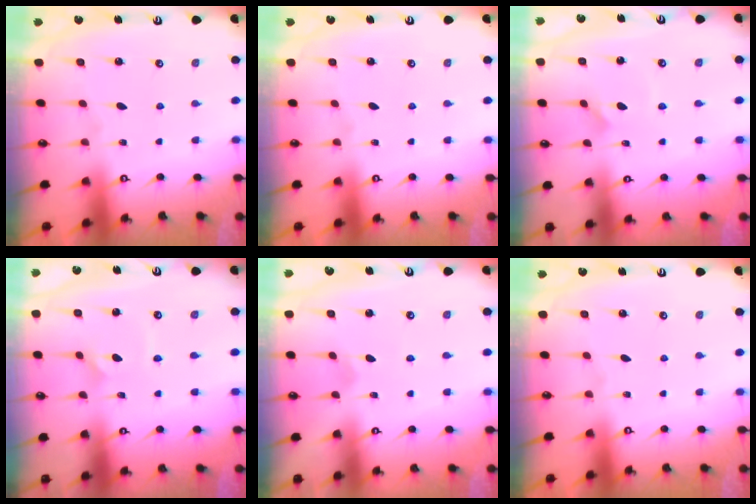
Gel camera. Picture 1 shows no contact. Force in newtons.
{"total": 0.0}
{"total": 1.8, "press": 1.8, "slide": 0.1}
{"total": 1.4, "press": 1.4, "slide": 0.0}
{"total": 0.7, "press": 0.7, "slide": 0.1}
{"total": 0.0}